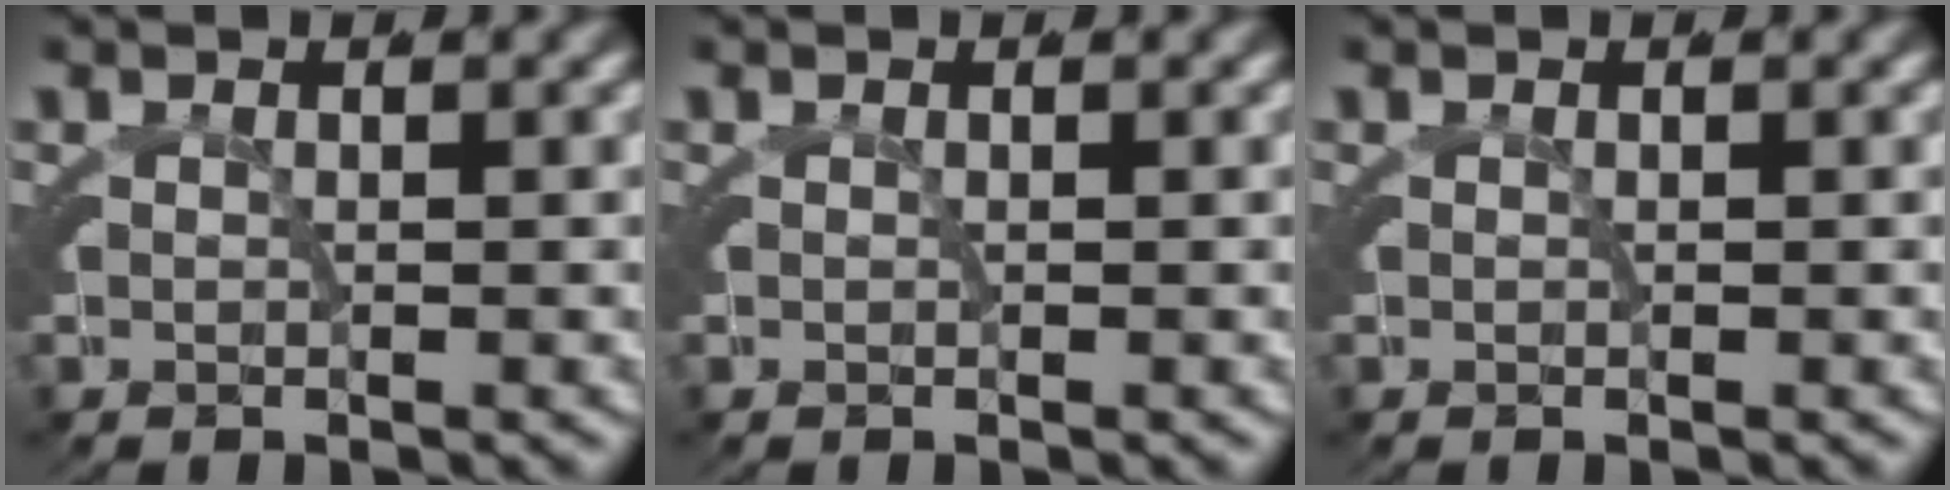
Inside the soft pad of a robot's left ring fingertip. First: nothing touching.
{"total": 0.0}
{"total": 0.0}